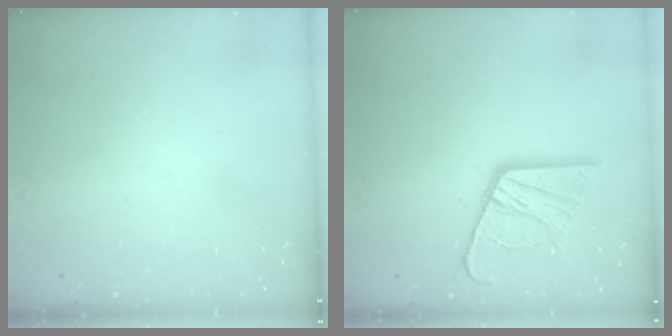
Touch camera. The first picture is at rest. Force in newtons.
{"total": 15.5, "press": 15.4, "slide": 1.5}